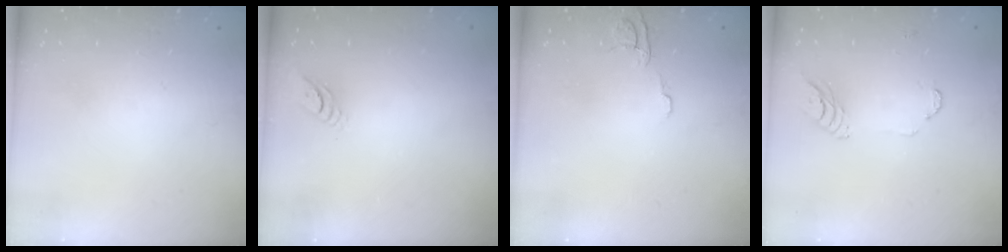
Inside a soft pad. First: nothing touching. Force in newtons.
{"total": 3.6, "press": 3.6, "slide": 0.3}
{"total": 6.5, "press": 6.5, "slide": 0.5}
{"total": 6.8, "press": 6.8, "slide": 0.8}